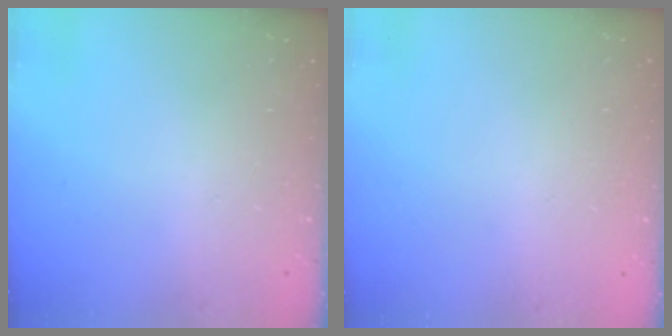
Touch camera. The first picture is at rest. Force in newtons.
{"total": 0.0}